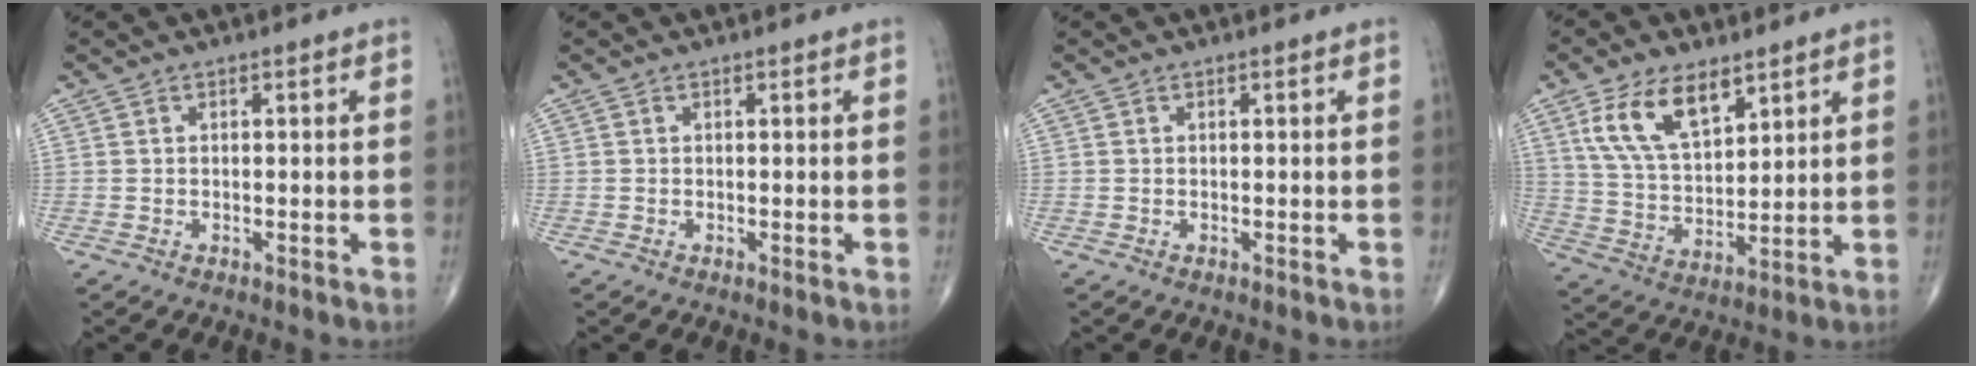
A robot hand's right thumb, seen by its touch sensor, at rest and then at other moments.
{"total": 0.0}
{"total": 0.0}
{"total": 12.5, "force": [6.8, 6.1, 8.5], "torque": [-0.143, -0.026, 0.140]}